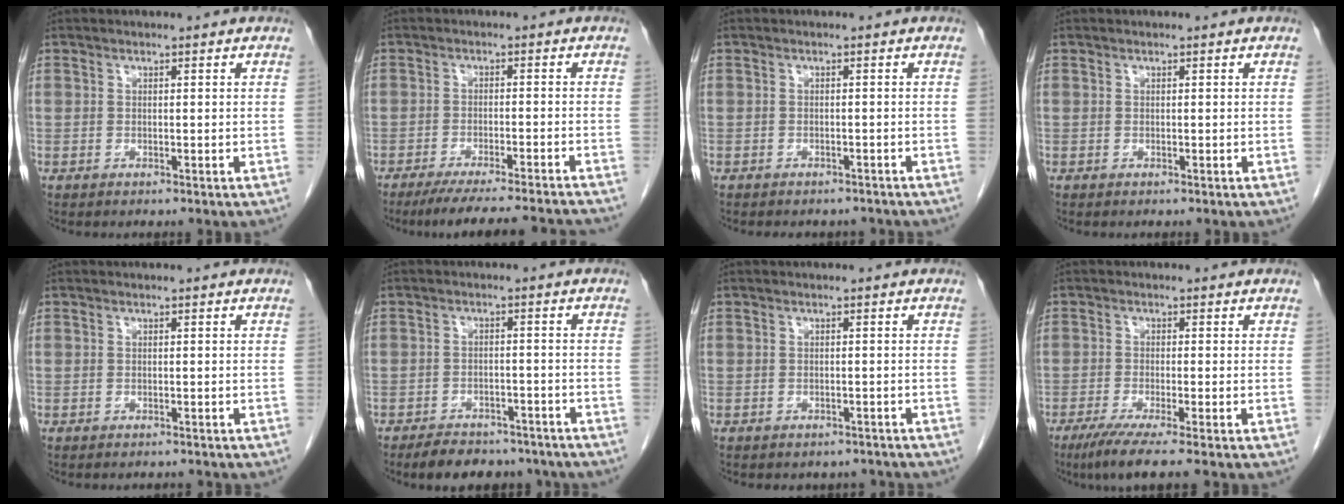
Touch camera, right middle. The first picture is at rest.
{"total": 16.1, "force": [-14.9, -0.1, 6.2], "torque": [-0.078, -0.025, -0.199]}
{"total": 5.6, "force": [-5.0, 2.1, 1.4], "torque": [-0.016, 0.004, -0.056]}
{"total": 0.0}
{"total": 0.9, "force": [-0.9, 0.2, 0.0], "torque": [-0.007, -0.003, -0.013]}
{"total": 10.2, "force": [-8.5, 4.2, 3.6], "torque": [-0.046, 0.003, -0.107]}
{"total": 3.5, "force": [-3.1, 1.6, 0.4], "torque": [-0.007, 0.006, -0.037]}
{"total": 5.8, "force": [-4.2, -0.5, 4.0], "torque": [-0.066, -0.017, -0.073]}